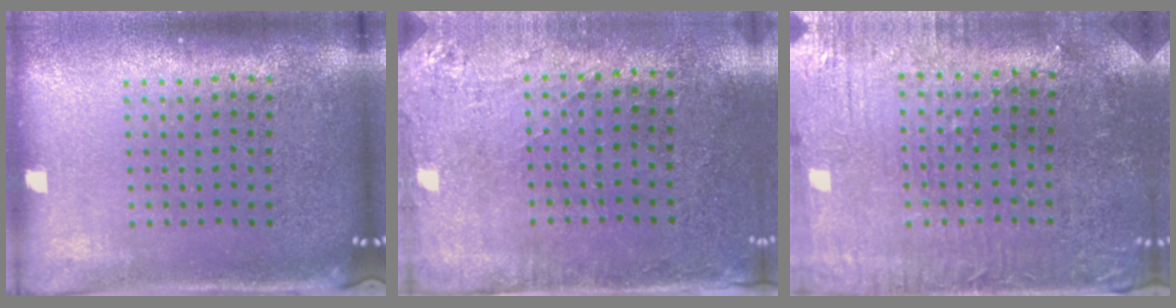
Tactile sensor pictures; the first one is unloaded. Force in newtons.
{"total": 2.8, "press": 2.3, "slide": 1.6}
{"total": 0.9, "press": 0.7, "slide": 0.5}